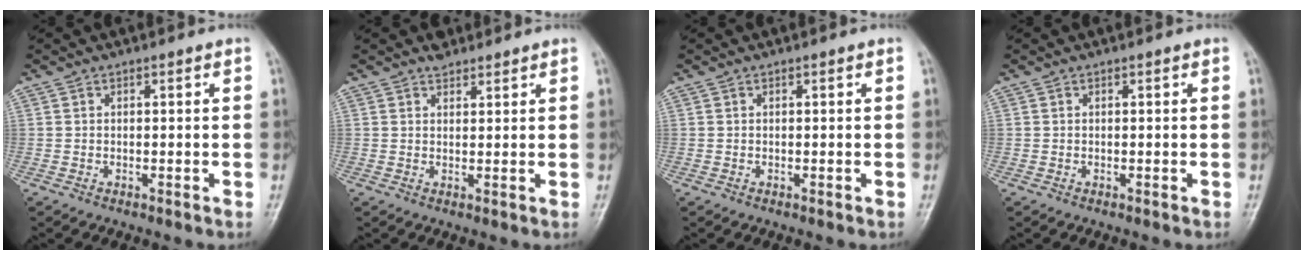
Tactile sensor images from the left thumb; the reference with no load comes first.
{"total": 2.2, "force": [1.8, 1.2, 0.4], "torque": [0.004, -0.012, 0.026]}
{"total": 0.0}
{"total": 0.0}